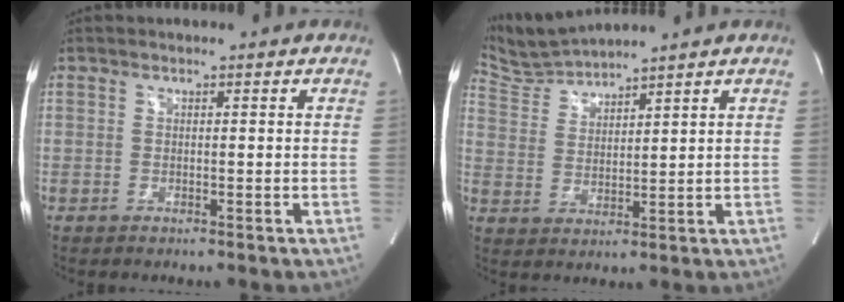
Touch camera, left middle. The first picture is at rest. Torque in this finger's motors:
{"motor_torque": [-0.34, -0.39, -0.26, -0.04]}